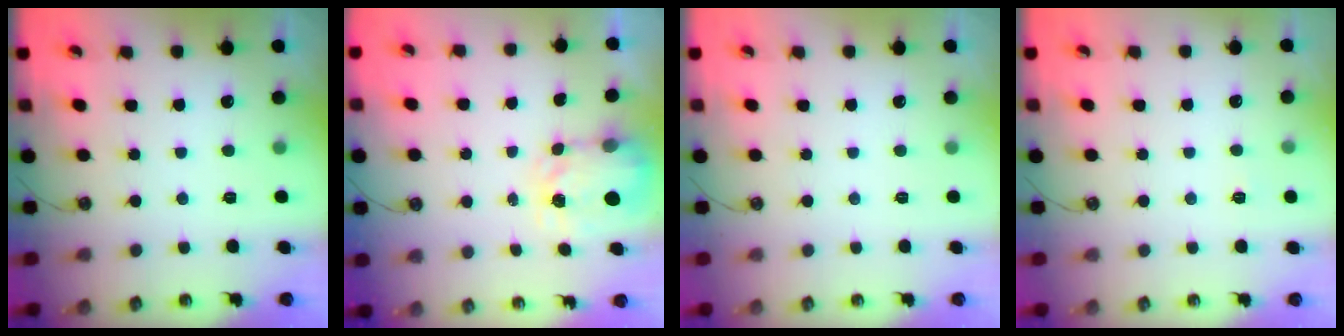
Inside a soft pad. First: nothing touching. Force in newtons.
{"total": 3.9, "press": 3.8, "slide": 0.6}
{"total": 0.0}
{"total": 2.4, "press": 2.4, "slide": 0.4}